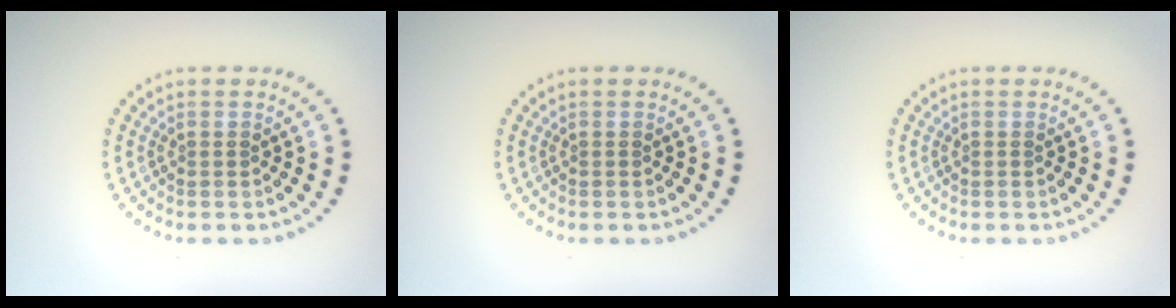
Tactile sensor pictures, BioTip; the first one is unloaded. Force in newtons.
{"total": 0.0}
{"total": 0.0}